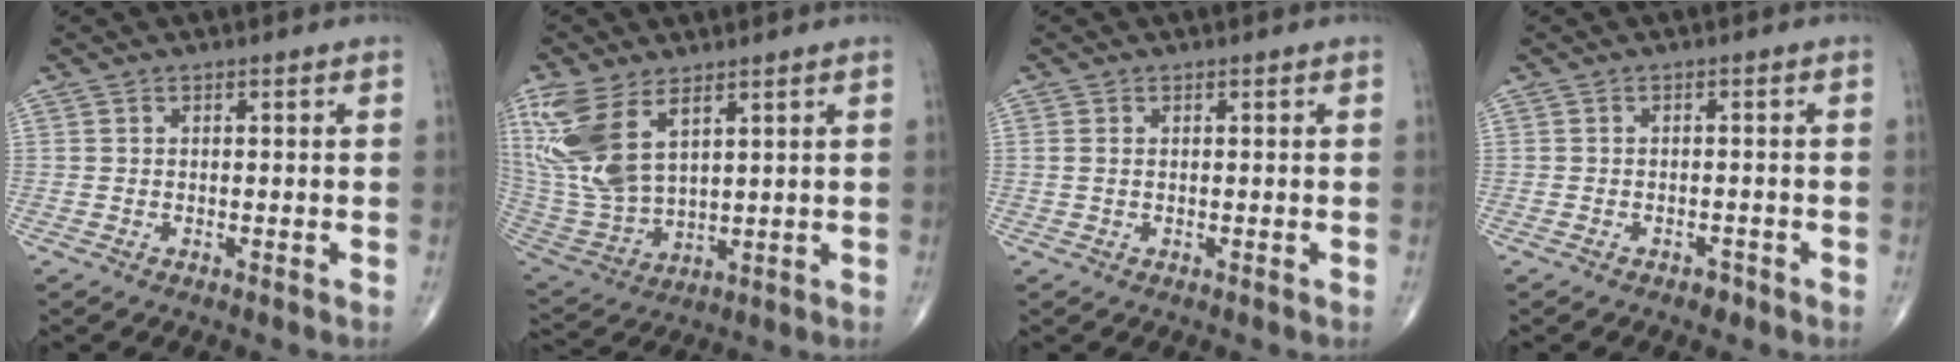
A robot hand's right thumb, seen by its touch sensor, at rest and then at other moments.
{"total": 15.2, "force": [7.0, 7.7, 11.1], "torque": [-0.242, -0.019, 0.157]}
{"total": 0.8, "force": [0.1, 0.5, 0.6], "torque": [-0.019, 0.007, 0.007]}
{"total": 1.4, "force": [-1.1, 0.8, 0.5], "torque": [-0.005, 0.008, -0.015]}